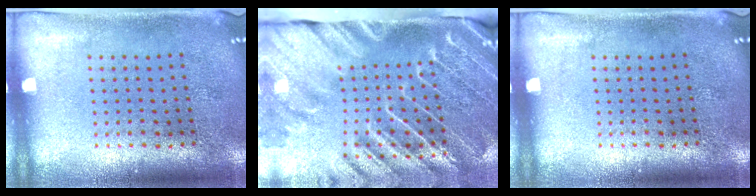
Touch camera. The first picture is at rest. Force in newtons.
{"total": 4.3, "press": 3.4, "slide": 2.5}
{"total": 0.0}